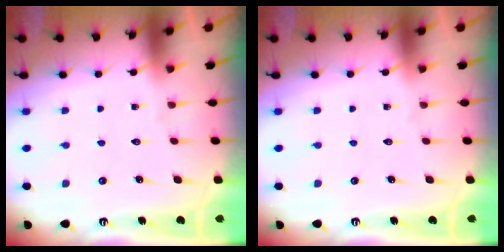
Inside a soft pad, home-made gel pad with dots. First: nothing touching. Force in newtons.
{"total": 0.0}